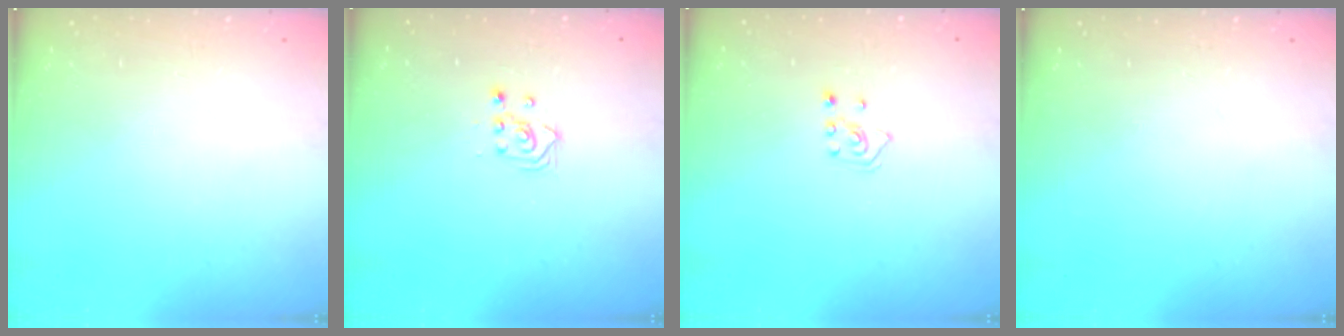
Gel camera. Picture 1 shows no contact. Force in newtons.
{"total": 2.3, "press": 2.3, "slide": 0.3}
{"total": 2.8, "press": 2.7, "slide": 0.7}
{"total": 0.0}